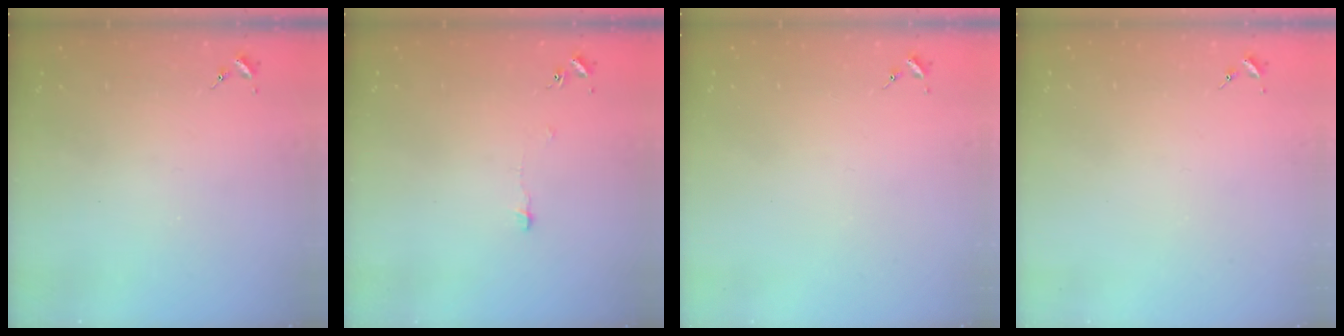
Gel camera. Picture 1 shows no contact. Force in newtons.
{"total": 3.3, "press": 3.3, "slide": 0.3}
{"total": 0.0}
{"total": 0.0}